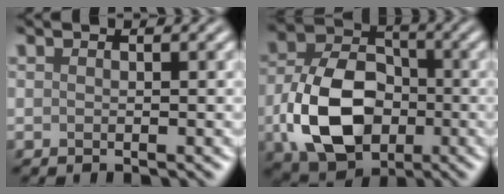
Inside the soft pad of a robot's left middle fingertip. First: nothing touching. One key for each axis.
{"total": 10.1, "fx": -2.4, "fy": 7.2, "fz": 6.7, "tx": -0.148, "ty": -0.004, "tz": -0.047}